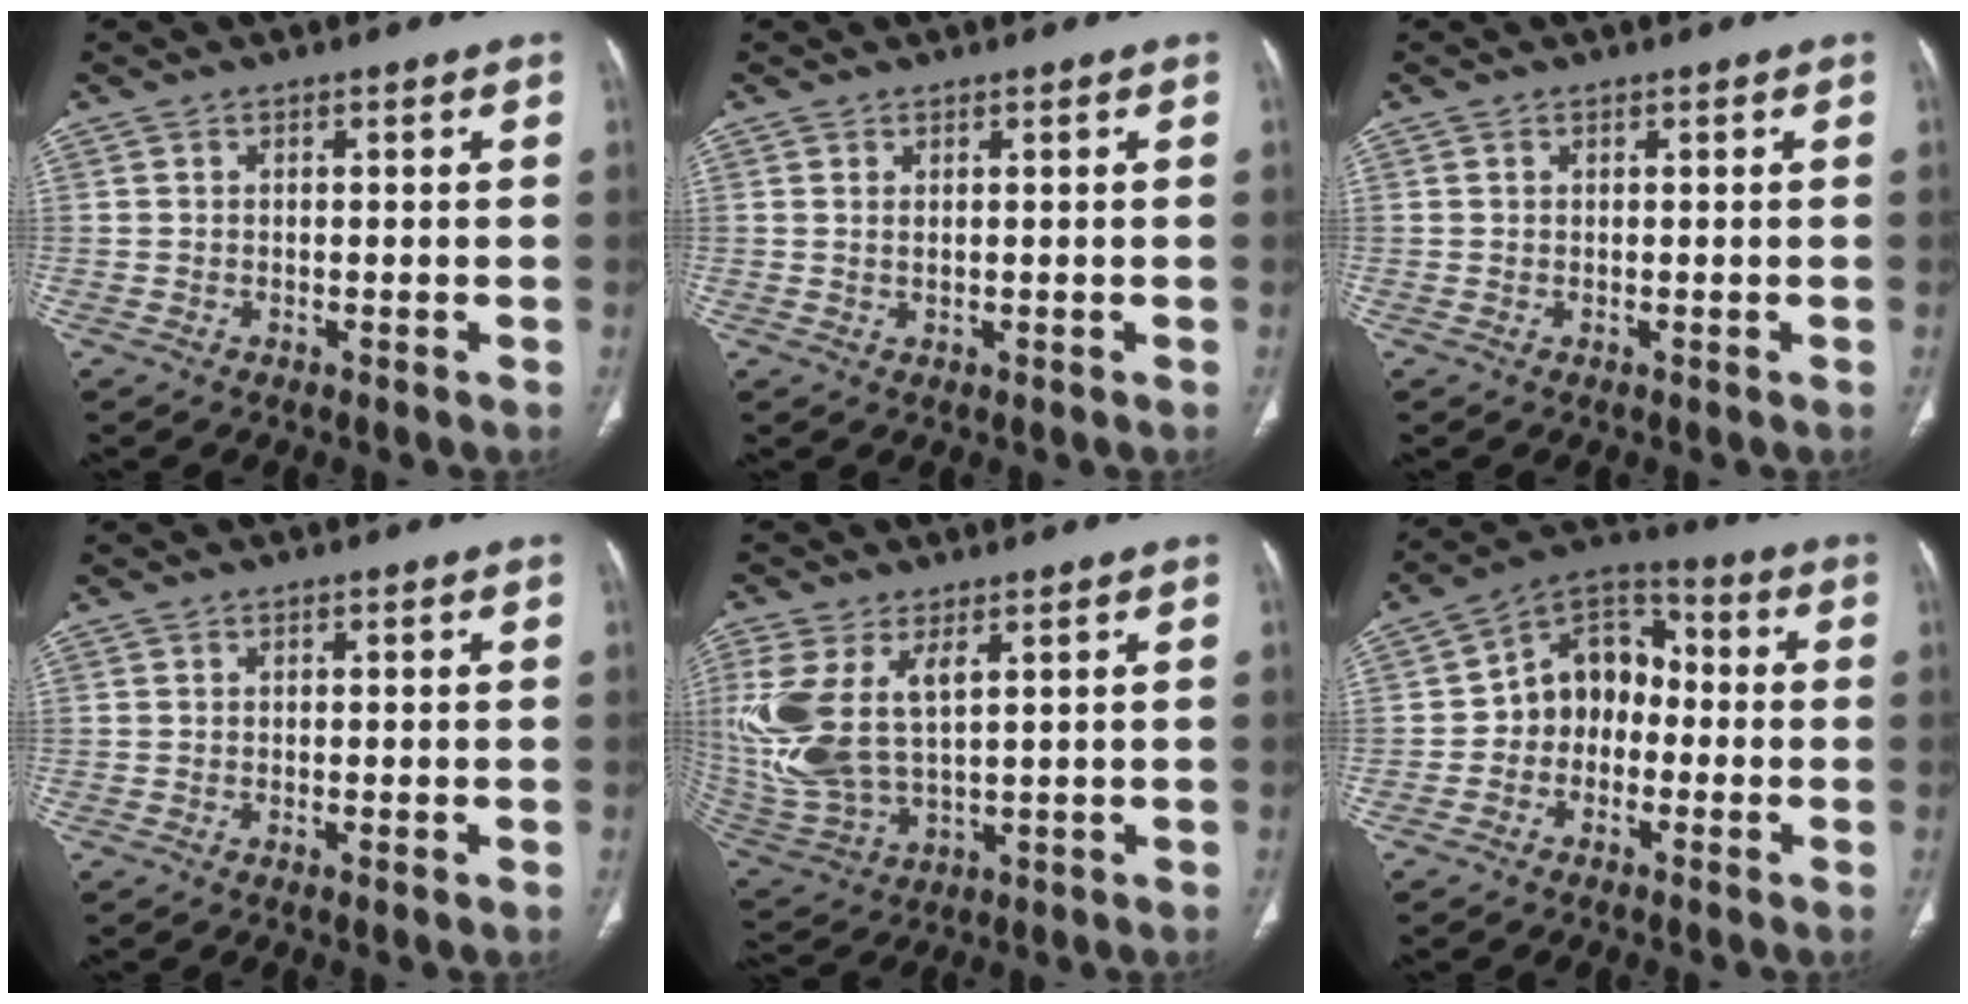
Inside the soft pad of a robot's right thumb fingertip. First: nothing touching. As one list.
[{"total": 0.8, "force": [0.3, 0.4, 0.7], "torque": [-0.016, 0.000, 0.009]}, {"total": 0.0}, {"total": 0.9, "force": [-0.3, 0.1, 0.8], "torque": [-0.021, -0.004, -0.006]}, {"total": 15.4, "force": [4.2, 8.0, 12.5], "torque": [-0.293, -0.009, 0.101]}, {"total": 10.5, "force": [-1.6, 8.5, 6.0], "torque": [-0.059, 0.041, -0.047]}]